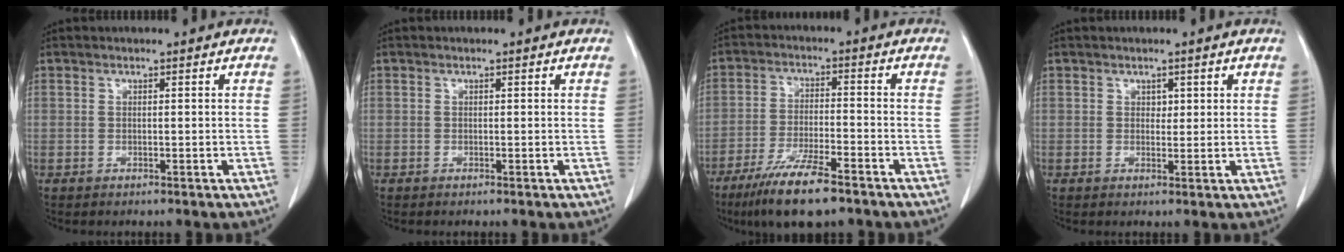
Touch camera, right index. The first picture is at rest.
{"total": 0.0}
{"total": 10.9, "force": [-7.7, 1.6, 7.5], "torque": [-0.138, -0.026, -0.130]}
{"total": 1.5, "force": [0.7, 1.1, 0.8], "torque": [-0.005, -0.004, 0.011]}